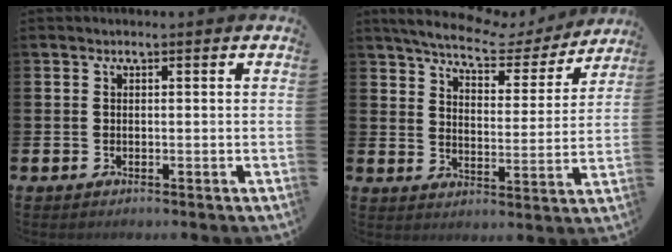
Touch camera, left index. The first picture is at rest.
{"total": 7.0, "force": [6.0, 1.9, 3.0], "torque": [-0.066, -0.040, 0.095]}